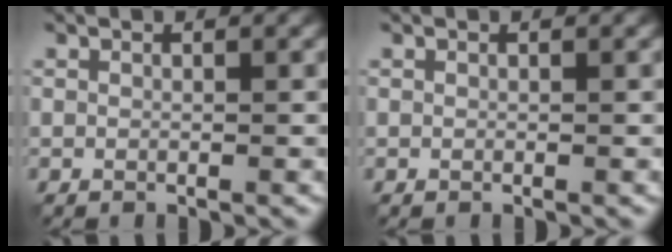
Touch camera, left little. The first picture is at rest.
{"total": 0.0}